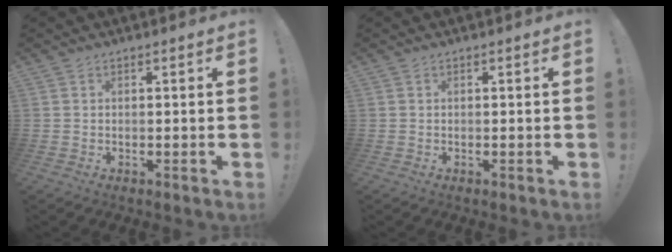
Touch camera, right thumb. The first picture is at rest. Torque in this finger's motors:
{"motor_torque": [0.00, 0.00, -0.12, 0.12, 0.02]}